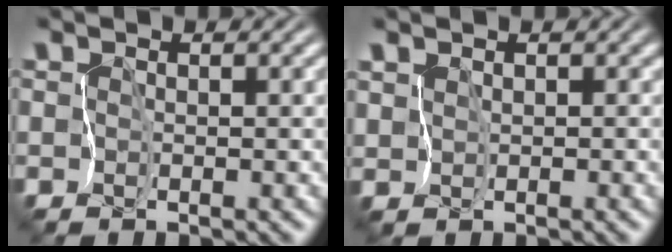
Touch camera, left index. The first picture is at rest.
{"total": 1.2, "force": [0.5, 1.1, 0.2], "torque": [-0.008, 0.007, 0.013]}